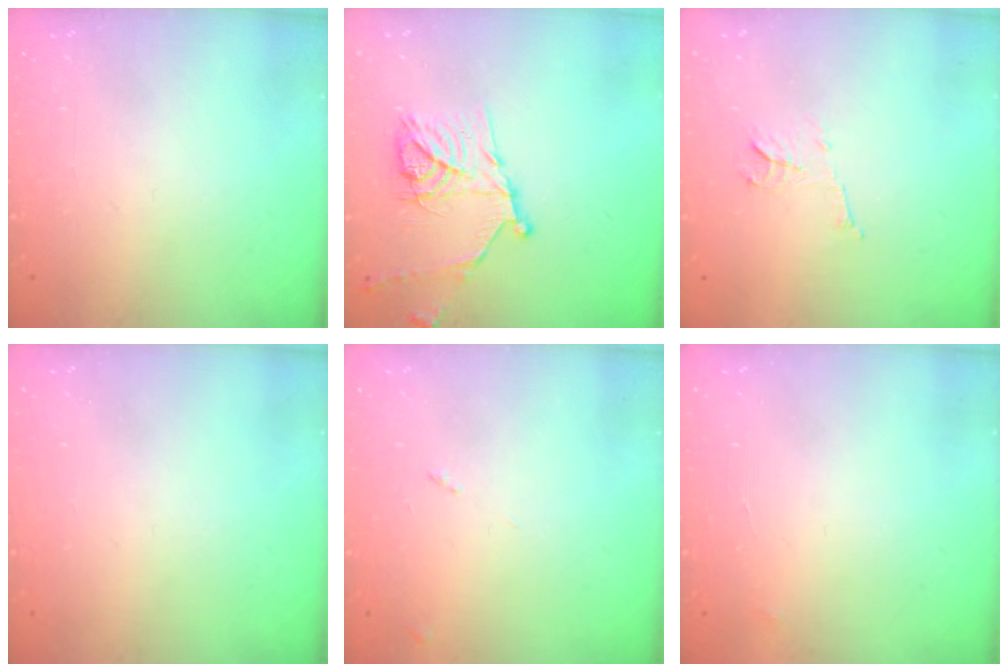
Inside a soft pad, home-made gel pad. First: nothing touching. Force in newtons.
{"total": 16.1, "press": 16.1, "slide": 1.3}
{"total": 6.0, "press": 6.0, "slide": 0.5}
{"total": 0.0}
{"total": 7.6, "press": 7.5, "slide": 0.7}
{"total": 4.0, "press": 4.0, "slide": 0.2}